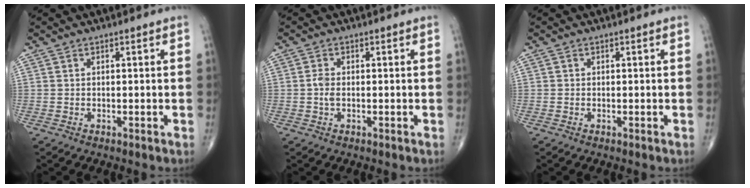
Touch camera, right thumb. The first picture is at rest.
{"total": 1.8, "force": [-0.2, 0.9, 1.6], "torque": [-0.035, 0.001, -0.005]}
{"total": 0.0}